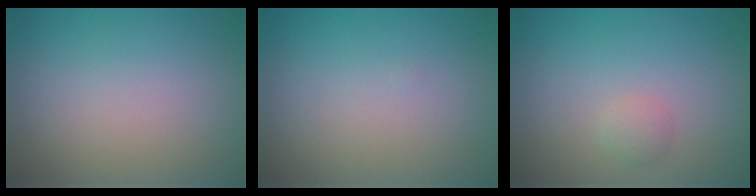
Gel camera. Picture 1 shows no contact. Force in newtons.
{"total": 0.0}
{"total": 1.1, "press": 1.1, "slide": 0.1}